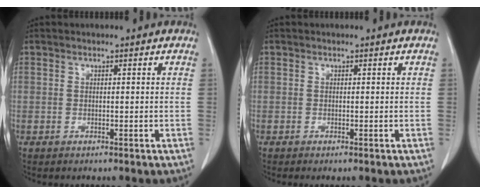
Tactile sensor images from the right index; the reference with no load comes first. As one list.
[{"total": 0.0}]